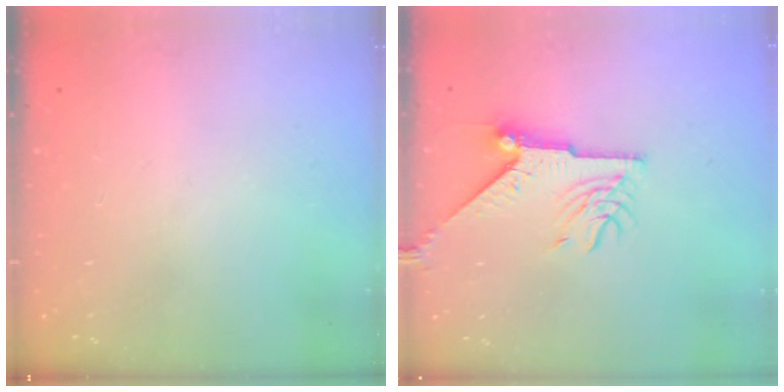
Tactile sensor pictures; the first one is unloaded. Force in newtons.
{"total": 9.7, "press": 9.7, "slide": 0.3}